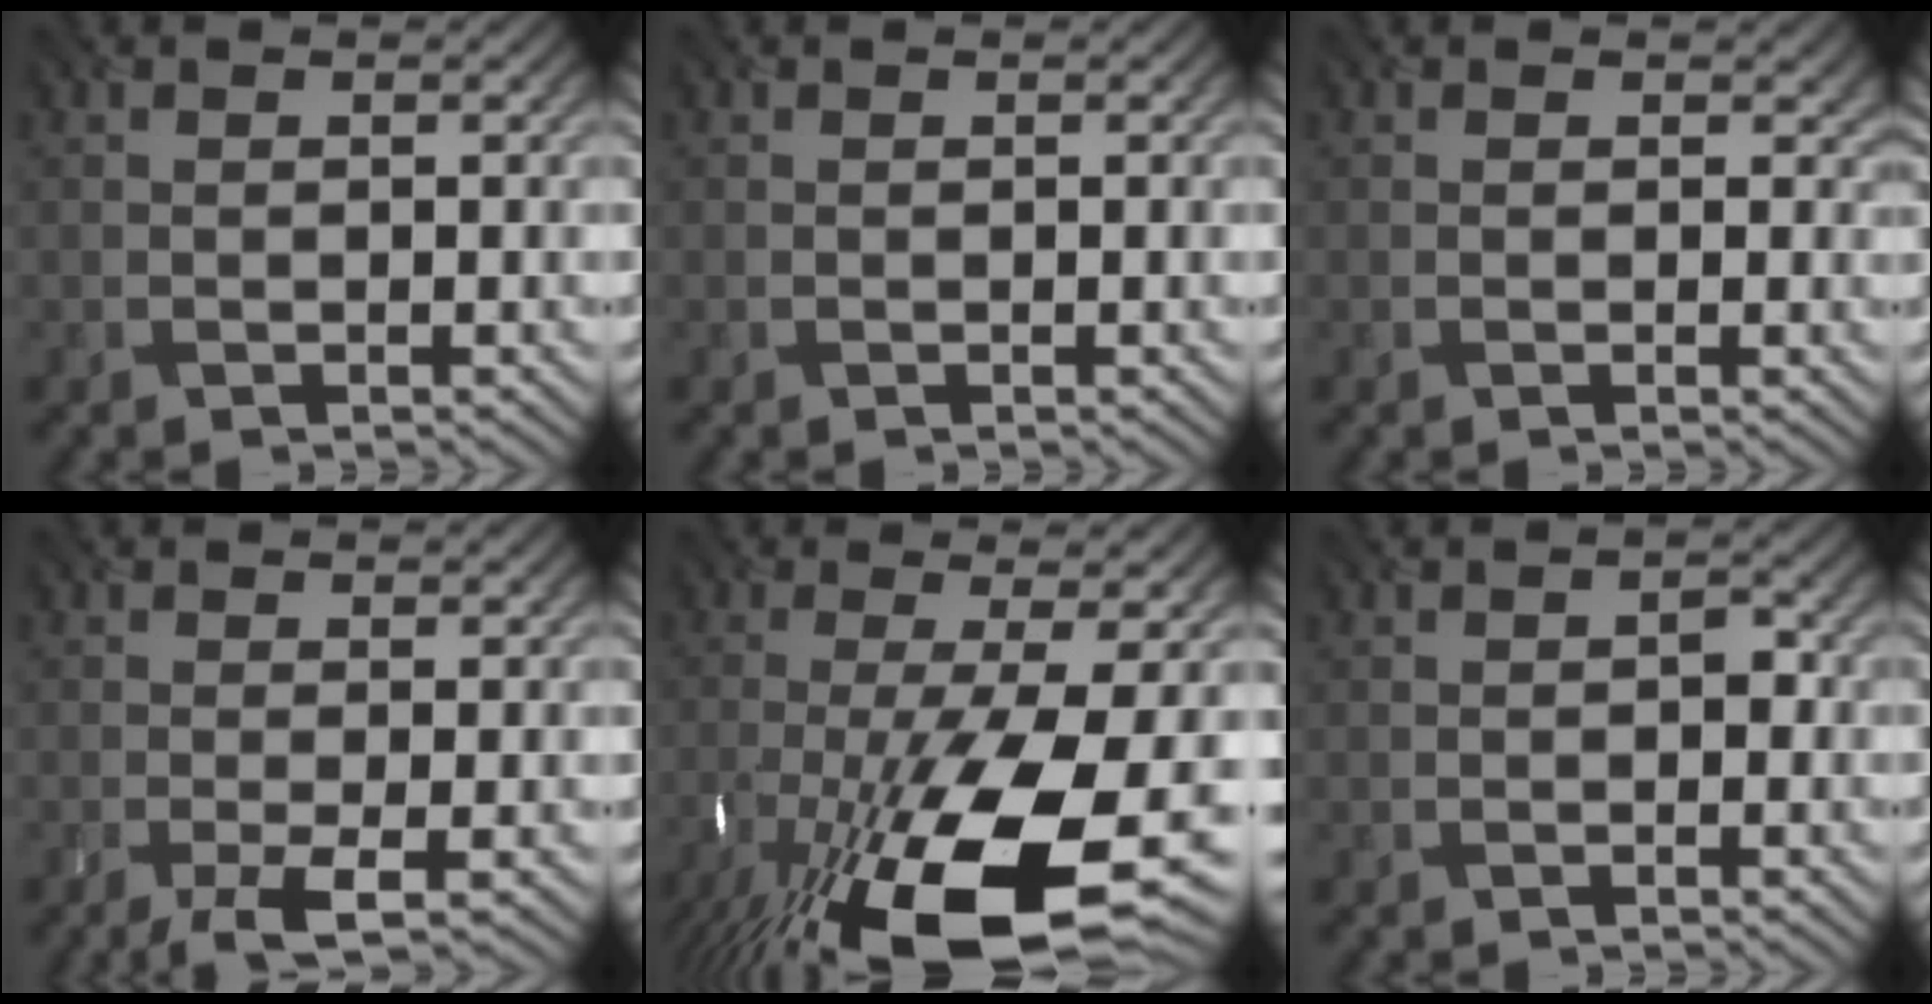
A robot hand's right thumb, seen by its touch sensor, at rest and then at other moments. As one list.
[{"total": 0.0}, {"total": 1.0, "force": [0.2, 1.0, 0.2], "torque": [-0.003, -0.006, 0.005]}, {"total": 3.2, "force": [-1.7, 0.7, 2.6], "torque": [-0.052, -0.003, -0.033]}, {"total": 18.3, "force": [-8.3, 5.2, 15.4], "torque": [-0.290, -0.045, -0.135]}, {"total": 1.1, "force": [-0.6, 0.8, 0.4], "torque": [-0.009, -0.007, -0.007]}]